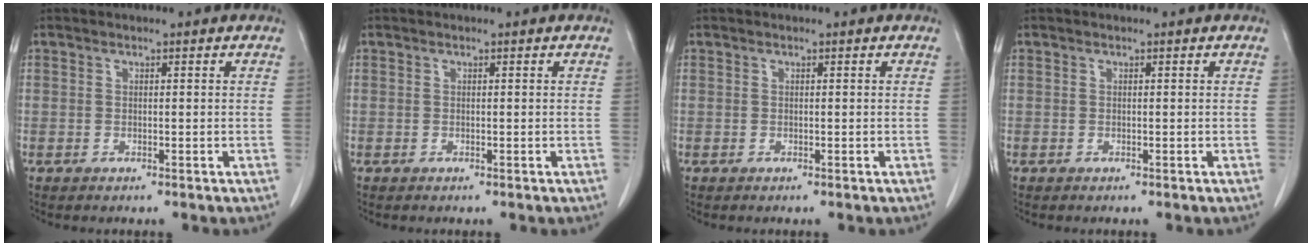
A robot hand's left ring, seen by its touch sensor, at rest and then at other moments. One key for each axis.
{"total": 0.0}
{"total": 0.0}
{"total": 0.0}